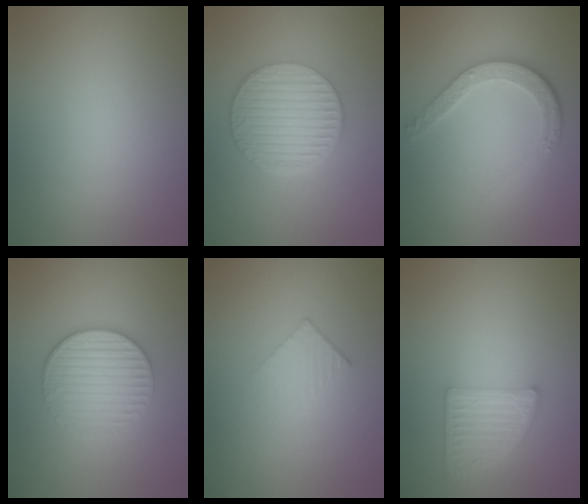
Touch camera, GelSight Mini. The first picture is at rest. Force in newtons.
{"total": 6.4, "press": 4.6, "slide": 4.5}
{"total": 3.8, "press": 2.8, "slide": 2.5}
{"total": 3.9, "press": 3.4, "slide": 1.9}
{"total": 1.9, "press": 1.9, "slide": 0.2}
{"total": 4.5, "press": 3.4, "slide": 2.9}